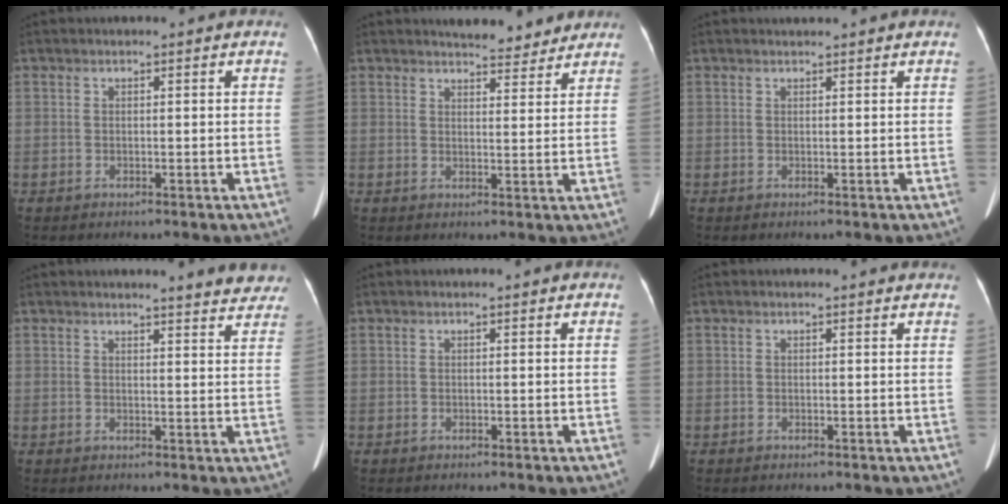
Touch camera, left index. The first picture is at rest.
{"total": 6.3, "force": [5.9, 1.5, 1.4], "torque": [-0.018, 0.000, 0.070]}
{"total": 1.2, "force": [1.2, 0.2, 0.2], "torque": [-0.011, 0.015, 0.021]}
{"total": 7.4, "force": [7.1, 1.1, 1.9], "torque": [-0.008, -0.018, 0.056]}
{"total": 0.0}
{"total": 1.1, "force": [0.9, 0.6, 0.0], "torque": [-0.007, 0.009, 0.002]}